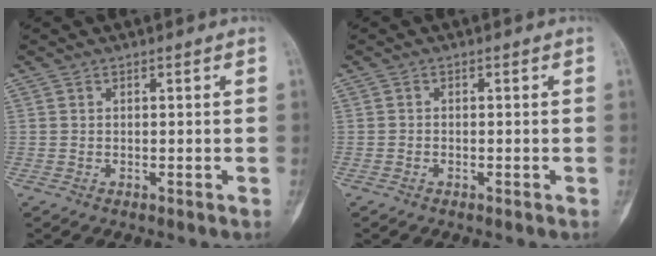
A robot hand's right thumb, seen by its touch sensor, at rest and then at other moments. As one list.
[{"total": 0.0}]